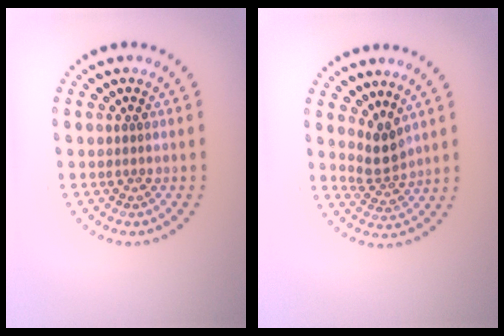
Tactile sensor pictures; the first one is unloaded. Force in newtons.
{"total": 2.5, "press": 1.8, "slide": 1.7}